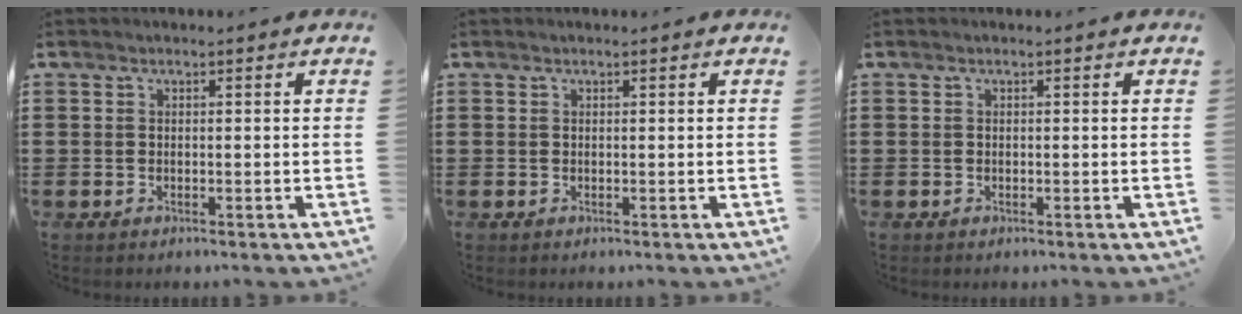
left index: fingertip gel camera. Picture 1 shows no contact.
{"total": 0.0}
{"total": 0.0}